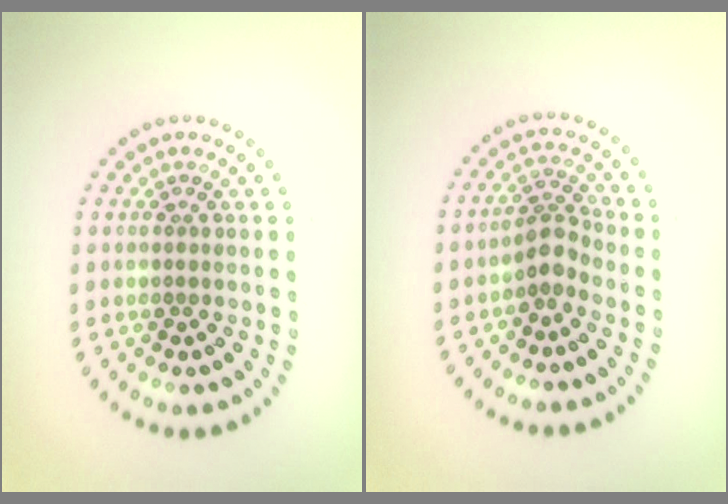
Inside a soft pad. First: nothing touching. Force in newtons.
{"total": 2.5, "press": 2.0, "slide": 1.6}